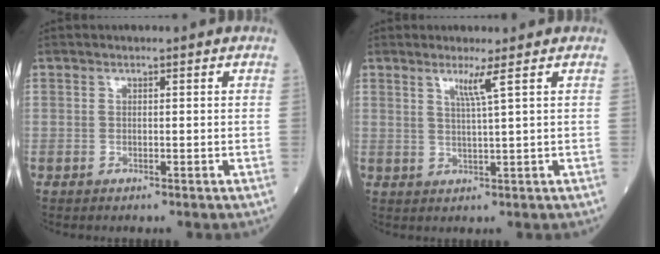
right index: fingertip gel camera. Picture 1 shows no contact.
{"total": 3.0, "force": [1.6, -1.0, 2.3], "torque": [-0.046, -0.009, 0.034]}